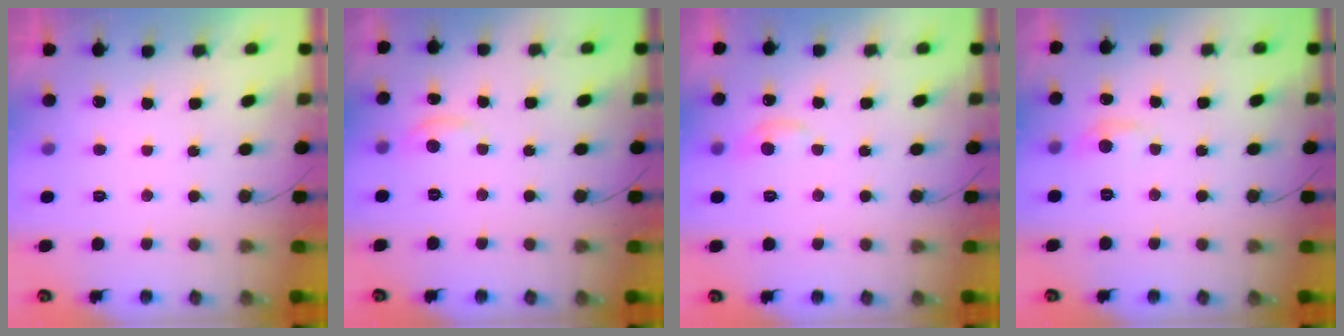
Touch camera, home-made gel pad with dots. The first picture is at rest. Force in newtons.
{"total": 3.3, "press": 3.3, "slide": 0.5}
{"total": 6.0, "press": 6.0, "slide": 0.8}
{"total": 4.8, "press": 4.8, "slide": 0.7}